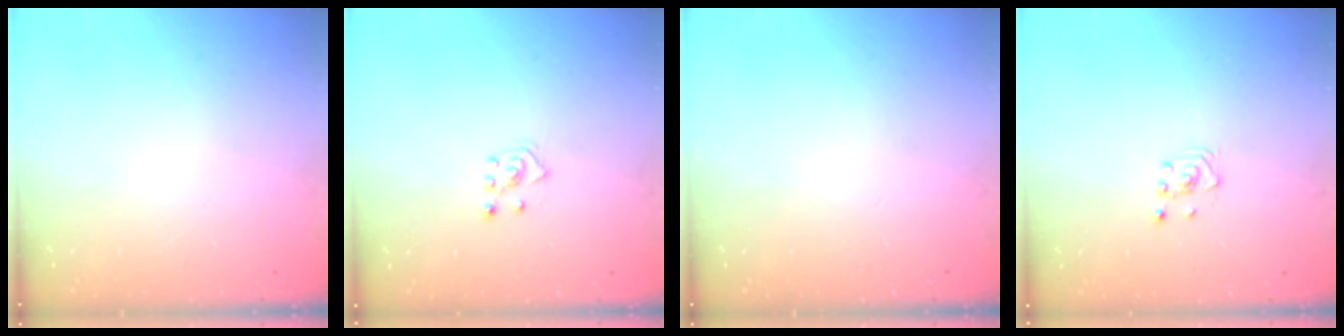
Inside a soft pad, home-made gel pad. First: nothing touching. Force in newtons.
{"total": 4.6, "press": 4.5, "slide": 0.8}
{"total": 0.0}
{"total": 2.6, "press": 2.4, "slide": 1.0}